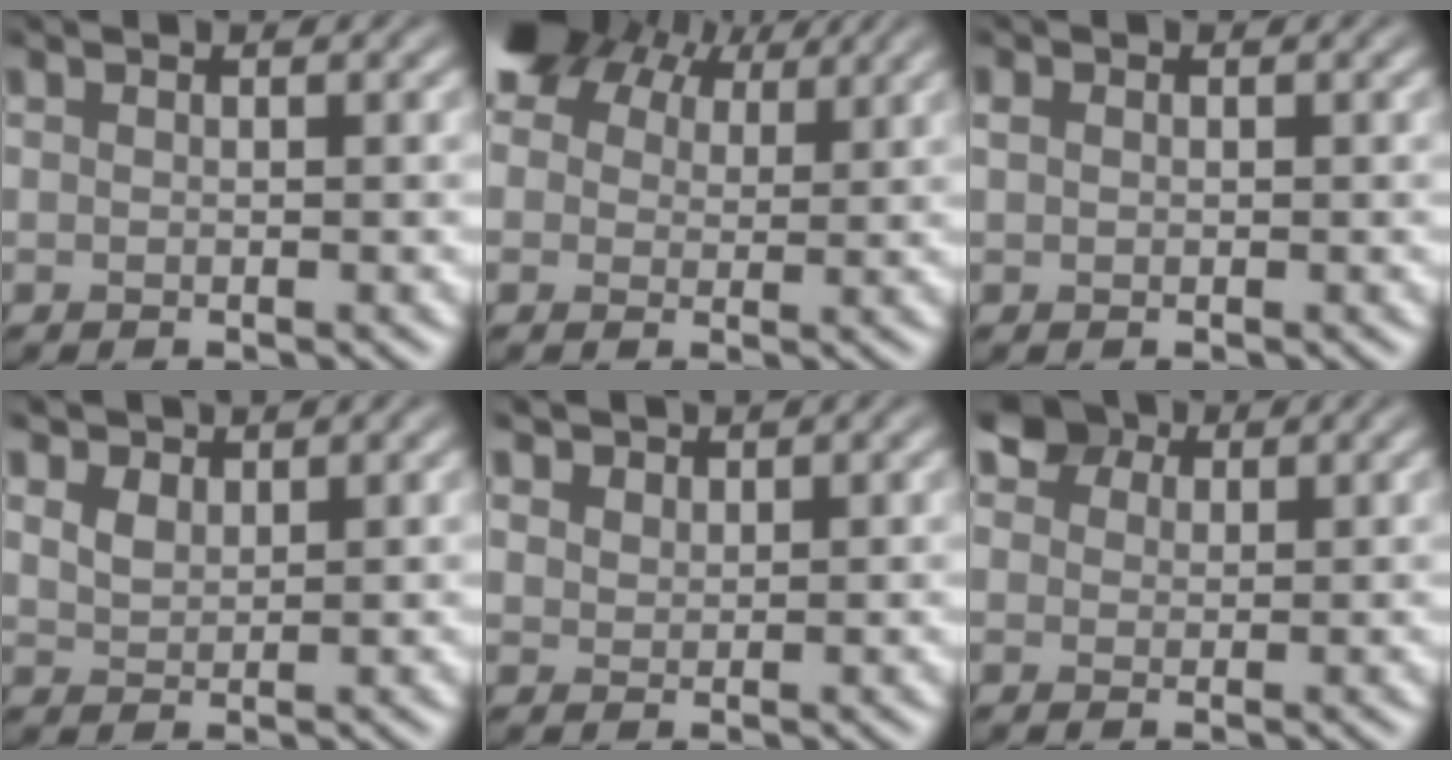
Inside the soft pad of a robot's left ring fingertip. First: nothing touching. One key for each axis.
{"total": 8.2, "fx": 4.8, "fy": 4.9, "fz": 4.4, "tx": -0.099, "ty": 0.014, "tz": 0.072}
{"total": 0.6, "fx": -0.1, "fy": 0.6, "fz": 0.2, "tx": -0.005, "ty": 0.000, "tz": -0.004}
{"total": 2.3, "fx": 1.5, "fy": 1.3, "fz": 1.0, "tx": -0.033, "ty": -0.010, "tz": 0.030}
{"total": 2.1, "fx": 1.7, "fy": 1.1, "fz": 0.6, "tx": -0.023, "ty": -0.011, "tz": 0.037}
{"total": 4.2, "fx": 2.7, "fy": 2.7, "fz": 1.8, "tx": -0.045, "ty": -0.010, "tz": 0.049}